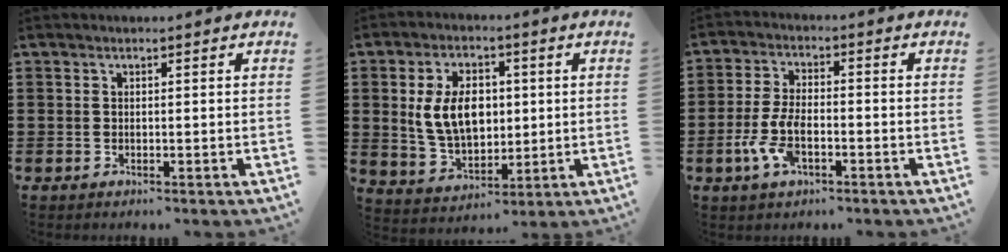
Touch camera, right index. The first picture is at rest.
{"total": 9.2, "force": [1.2, 6.1, 6.8], "torque": [-0.154, 0.011, 0.015]}
{"total": 6.6, "force": [-2.3, 3.0, 5.4], "torque": [-0.126, -0.003, -0.048]}